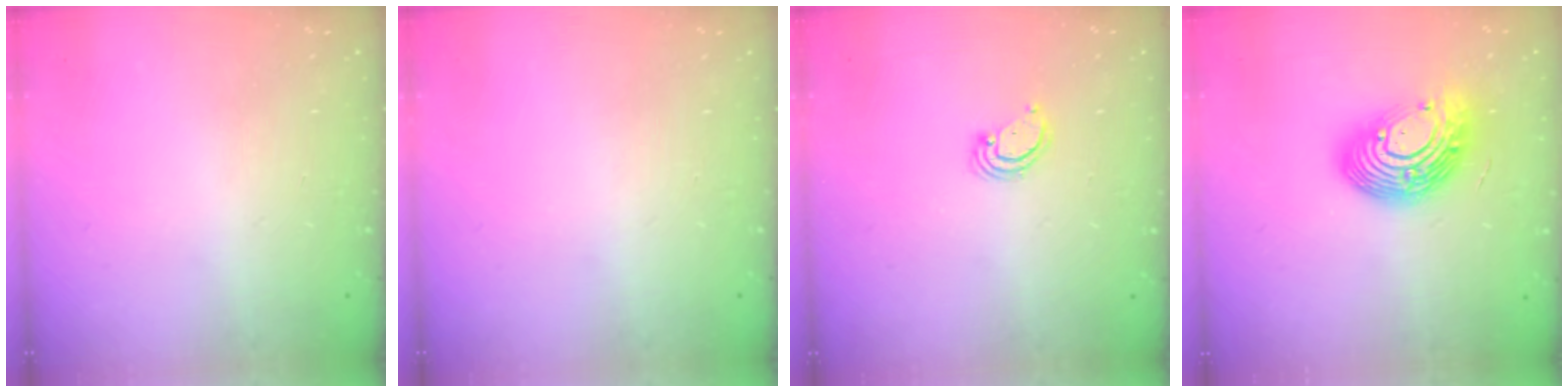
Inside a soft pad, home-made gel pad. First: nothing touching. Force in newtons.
{"total": 0.0}
{"total": 2.6, "press": 2.6, "slide": 0.2}
{"total": 15.1, "press": 15.1, "slide": 1.4}